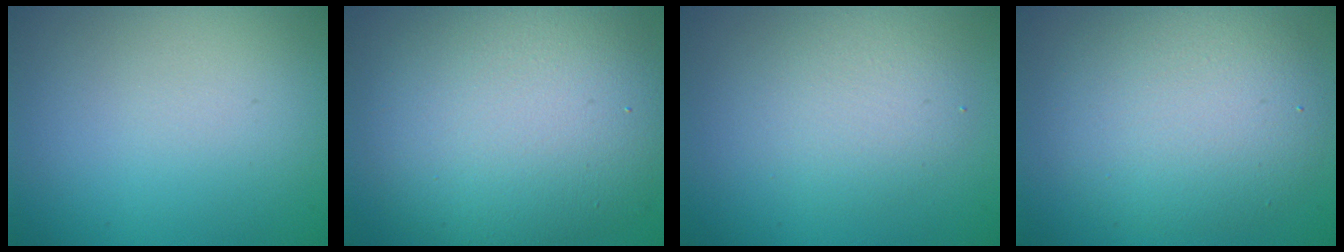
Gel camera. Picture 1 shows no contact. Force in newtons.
{"total": 11.1, "press": 11.1, "slide": 0.6}
{"total": 2.9, "press": 2.9, "slide": 0.3}
{"total": 6.5, "press": 6.5, "slide": 0.1}